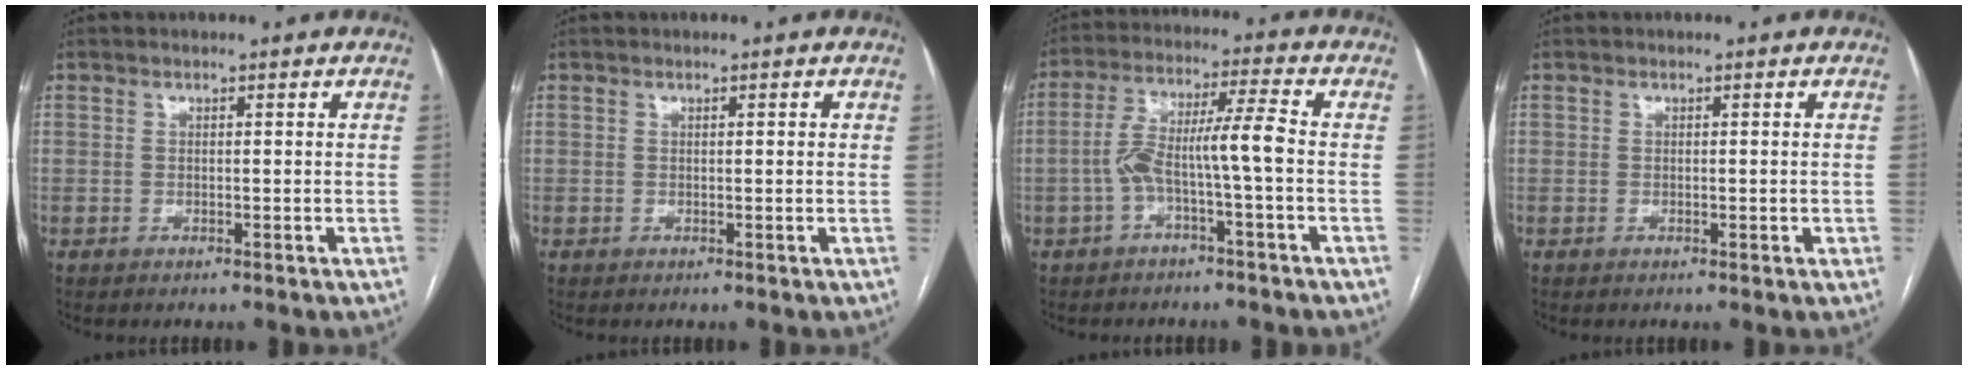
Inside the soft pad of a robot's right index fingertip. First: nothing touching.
{"total": 0.6, "force": [0.2, 0.1, 0.5], "torque": [-0.009, 0.001, 0.001]}
{"total": 8.1, "force": [-2.0, 0.0, 7.9], "torque": [-0.151, 0.032, -0.036]}
{"total": 0.7, "force": [-0.1, 0.3, 0.7], "torque": [-0.008, 0.001, 0.000]}